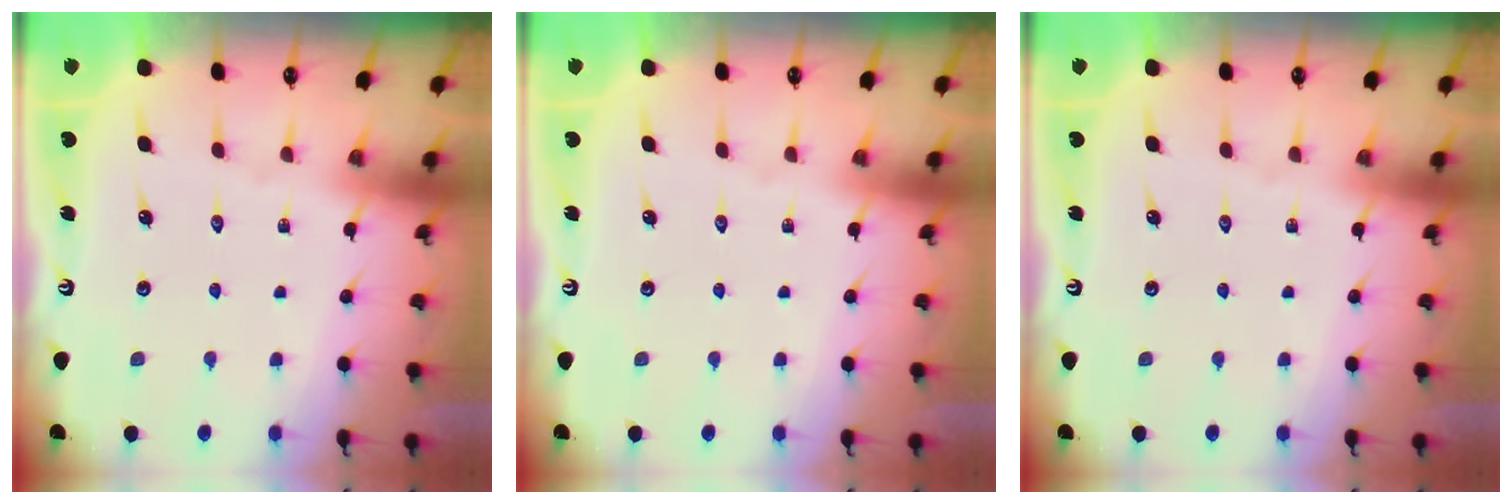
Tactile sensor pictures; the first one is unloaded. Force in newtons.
{"total": 0.0}
{"total": 0.0}